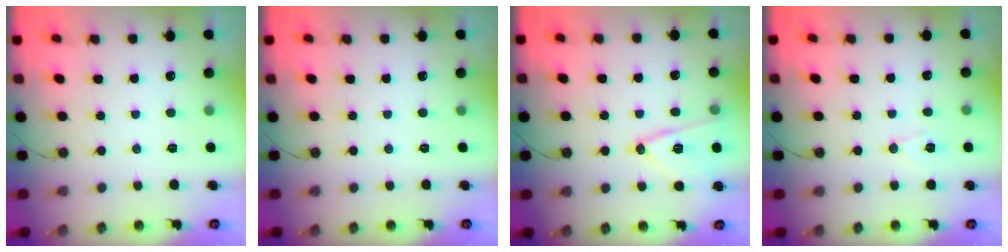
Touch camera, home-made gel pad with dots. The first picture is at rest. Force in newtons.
{"total": 0.0}
{"total": 13.0, "press": 12.7, "slide": 2.8}
{"total": 6.1, "press": 5.6, "slide": 2.5}